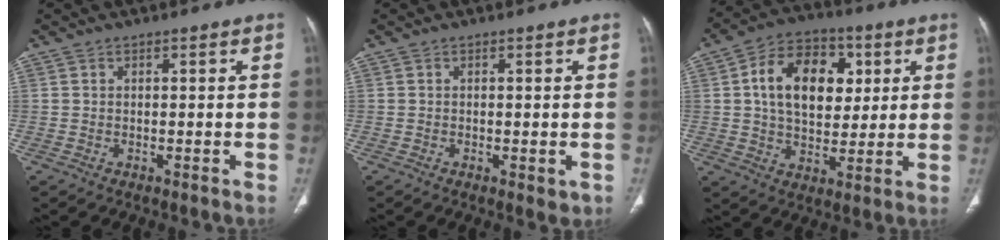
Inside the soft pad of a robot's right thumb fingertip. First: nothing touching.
{"total": 2.1, "force": [-0.5, 1.0, 1.8], "torque": [-0.021, -0.005, -0.004]}
{"total": 16.0, "force": [3.8, 10.8, 11.3], "torque": [-0.154, 0.004, 0.060]}